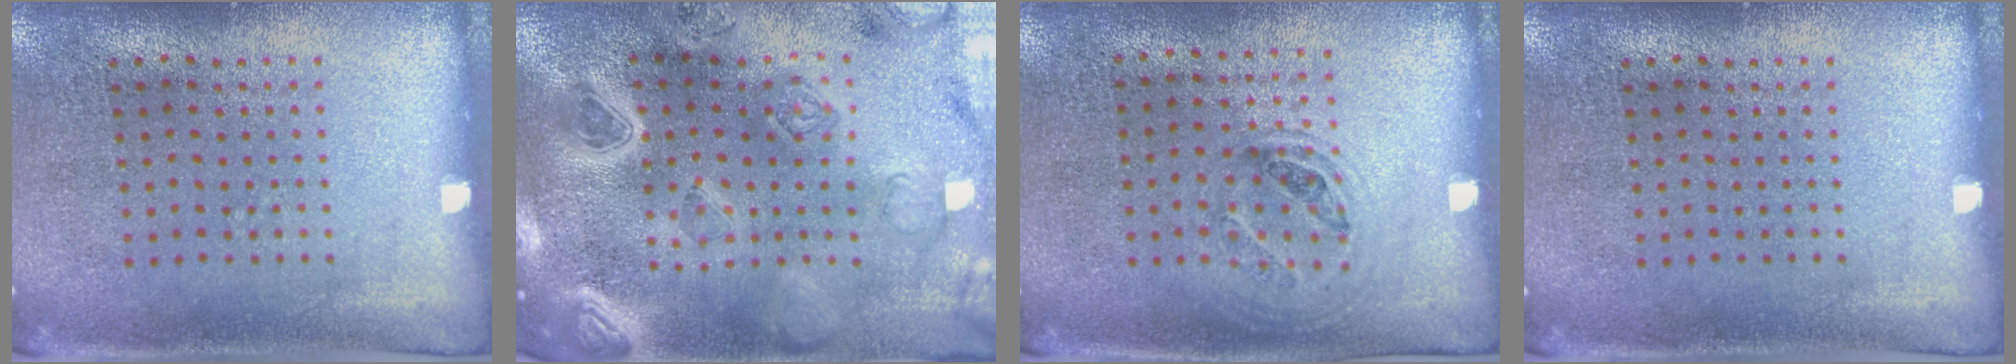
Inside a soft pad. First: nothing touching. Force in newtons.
{"total": 5.0, "press": 4.2, "slide": 2.7}
{"total": 1.1, "press": 1.0, "slide": 0.5}
{"total": 0.0}